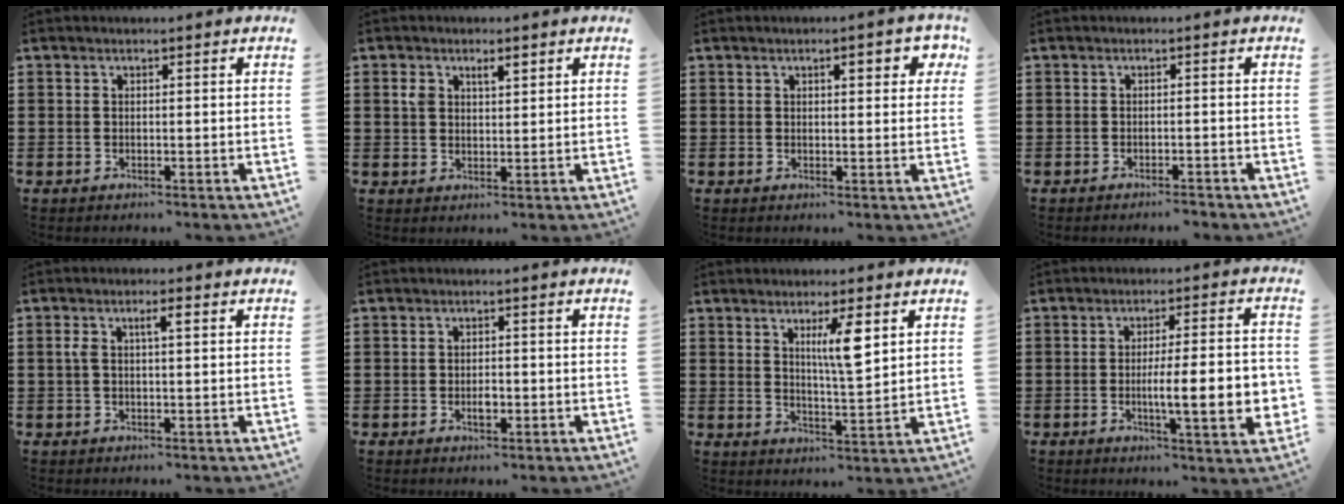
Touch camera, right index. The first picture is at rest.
{"total": 2.9, "force": [1.4, 1.5, 2.1], "torque": [-0.037, 0.003, 0.022]}
{"total": 3.4, "force": [1.3, 1.1, 2.9], "torque": [-0.037, -0.001, 0.014]}
{"total": 1.2, "force": [-1.2, 0.1, 0.4], "torque": [-0.011, 0.001, -0.023]}
{"total": 2.8, "force": [0.6, 0.8, 2.6], "torque": [-0.053, 0.007, 0.008]}
{"total": 1.9, "force": [-0.6, 0.8, 1.6], "torque": [-0.029, 0.000, -0.010]}
{"total": 6.1, "force": [2.8, 1.1, 5.3], "torque": [-0.088, -0.005, 0.038]}
{"total": 10.4, "force": [-1.9, 1.9, 10.1], "torque": [-0.156, -0.009, -0.035]}